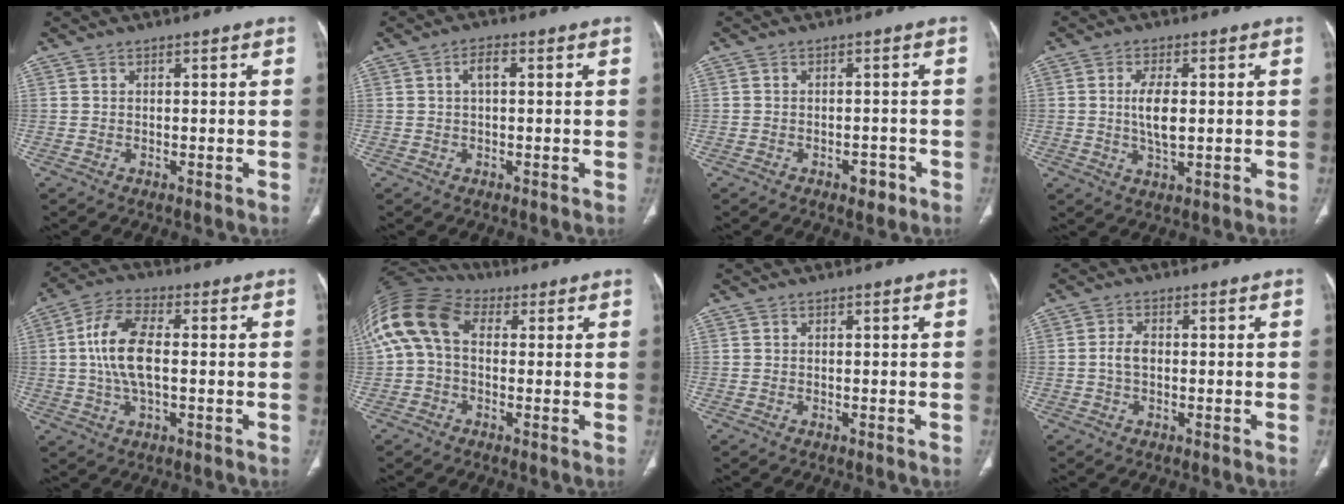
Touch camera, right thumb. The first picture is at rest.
{"total": 2.9, "force": [0.5, 1.3, 2.5], "torque": [-0.048, 0.010, 0.008]}
{"total": 2.9, "force": [-1.6, 1.7, 1.7], "torque": [-0.013, 0.009, -0.018]}
{"total": 6.2, "force": [0.3, 2.7, 5.6], "torque": [-0.107, -0.007, 0.005]}
{"total": 11.1, "force": [0.3, 5.1, 9.9], "torque": [-0.205, 0.015, 0.004]}
{"total": 14.2, "force": [2.0, 9.6, 10.3], "torque": [-0.218, 0.044, 0.027]}
{"total": 0.0}
{"total": 2.8, "force": [-0.3, 1.7, 2.2], "torque": [-0.047, 0.008, -0.008]}